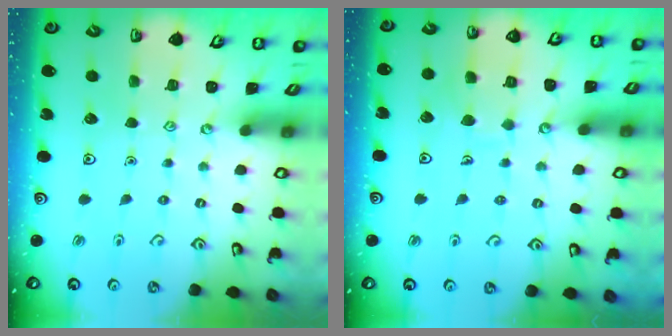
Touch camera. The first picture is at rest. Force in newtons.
{"total": 6.9, "press": 6.9, "slide": 0.7}